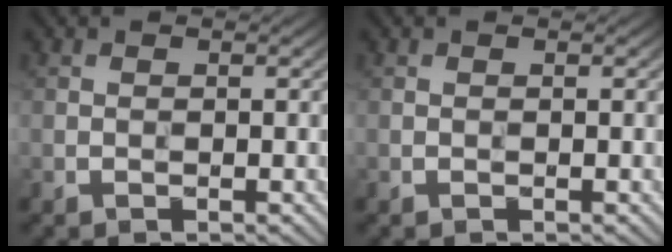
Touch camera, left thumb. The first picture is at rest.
{"total": 0.0}